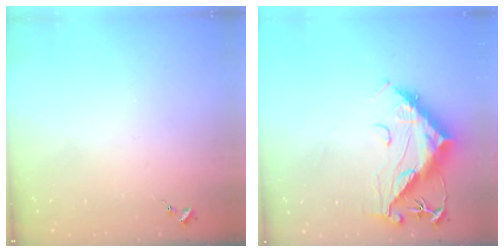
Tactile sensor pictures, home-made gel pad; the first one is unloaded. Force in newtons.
{"total": 15.4, "press": 15.3, "slide": 1.6}